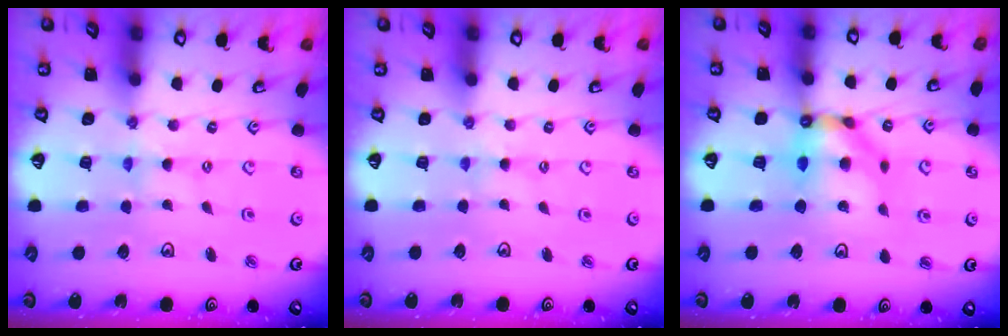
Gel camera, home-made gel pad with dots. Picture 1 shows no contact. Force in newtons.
{"total": 1.3, "press": 1.2, "slide": 0.3}
{"total": 10.1, "press": 10.0, "slide": 1.4}